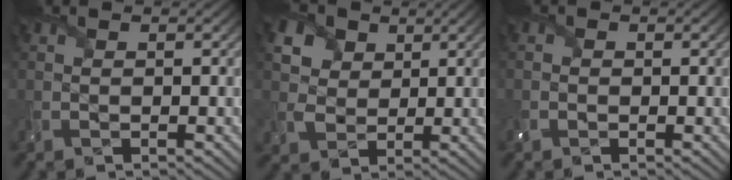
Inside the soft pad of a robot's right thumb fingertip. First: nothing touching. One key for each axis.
{"total": 7.5, "fx": 3.2, "fy": 6.0, "fz": 3.1, "tx": -0.128, "ty": 0.007, "tz": 0.062}
{"total": 1.2, "fx": -0.6, "fy": 1.0, "fz": 0.3, "tx": -0.007, "ty": -0.004, "tz": -0.013}